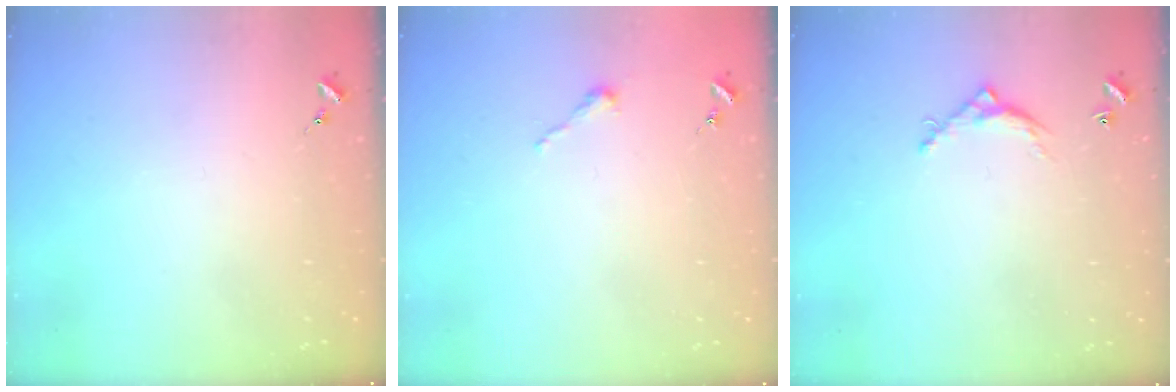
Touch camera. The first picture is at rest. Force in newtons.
{"total": 2.5, "press": 2.5, "slide": 0.2}
{"total": 6.0, "press": 6.0, "slide": 0.3}